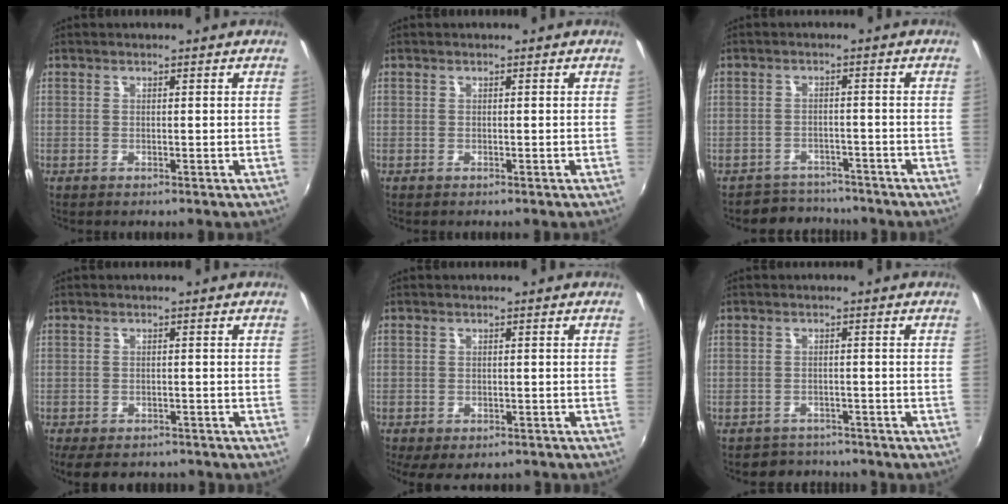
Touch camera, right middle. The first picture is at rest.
{"total": 0.0}
{"total": 5.9, "force": [-5.3, 2.5, 0.0], "torque": [-0.014, 0.009, -0.083]}
{"total": 7.8, "force": [-6.1, 3.3, 3.5], "torque": [-0.078, -0.023, -0.091]}
{"total": 5.9, "force": [-3.9, 2.8, 3.3], "torque": [-0.073, -0.030, -0.056]}
{"total": 4.2, "force": [-3.7, 2.0, -0.1], "torque": [-0.011, 0.000, -0.060]}